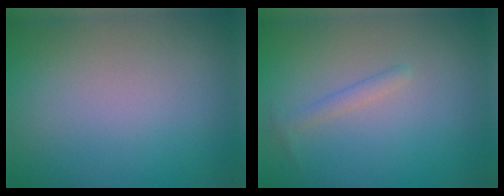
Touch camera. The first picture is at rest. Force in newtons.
{"total": 1.0, "press": 1.0, "slide": 0.0}